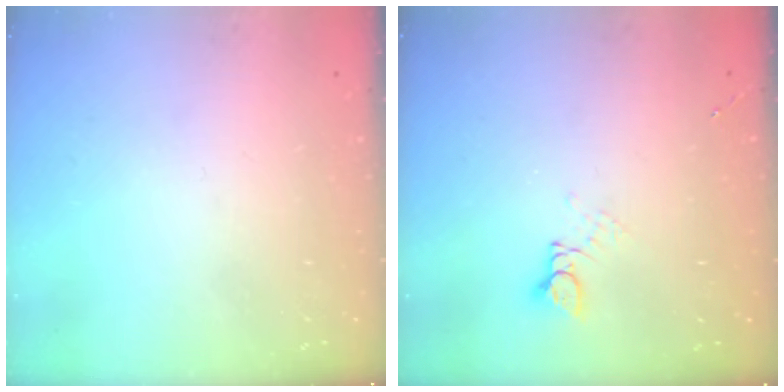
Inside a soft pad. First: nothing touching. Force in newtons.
{"total": 2.9, "press": 2.9, "slide": 0.2}